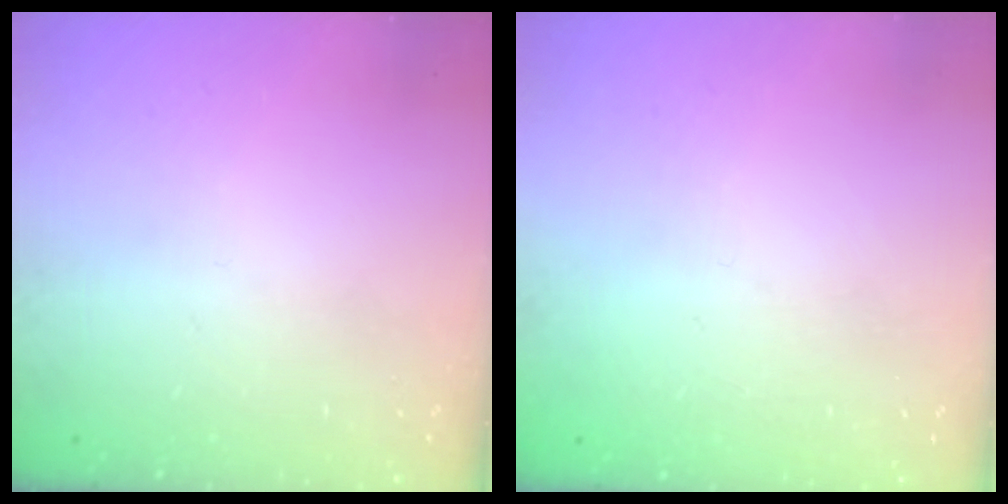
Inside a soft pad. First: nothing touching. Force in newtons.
{"total": 2.3, "press": 2.3, "slide": 0.1}